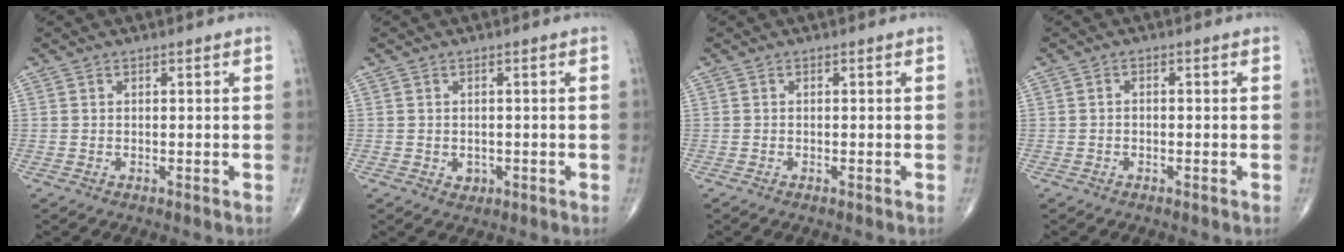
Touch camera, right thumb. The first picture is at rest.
{"total": 1.6, "force": [-0.4, 1.4, 0.7], "torque": [-0.005, 0.002, -0.001]}
{"total": 0.0}
{"total": 0.8, "force": [-0.3, 0.5, 0.5], "torque": [-0.007, 0.003, -0.008]}